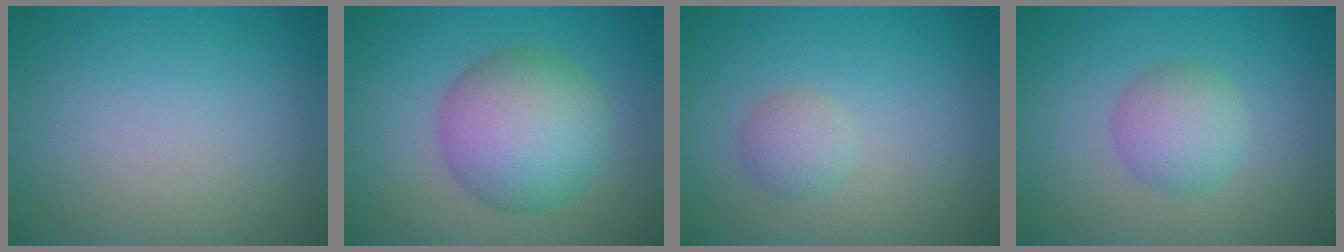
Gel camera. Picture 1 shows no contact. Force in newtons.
{"total": 8.0, "press": 8.0, "slide": 0.0}
{"total": 1.8, "press": 1.8, "slide": 0.0}
{"total": 3.4, "press": 3.4, "slide": 0.1}